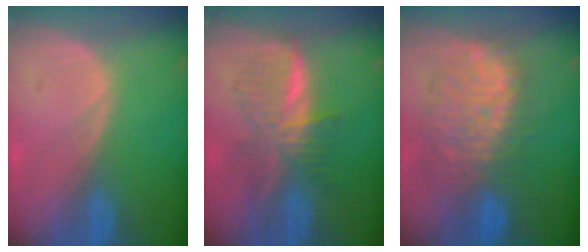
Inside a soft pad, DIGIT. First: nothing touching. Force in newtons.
{"total": 6.6, "press": 6.6, "slide": 0.0}
{"total": 10.2, "press": 9.7, "slide": 3.2}